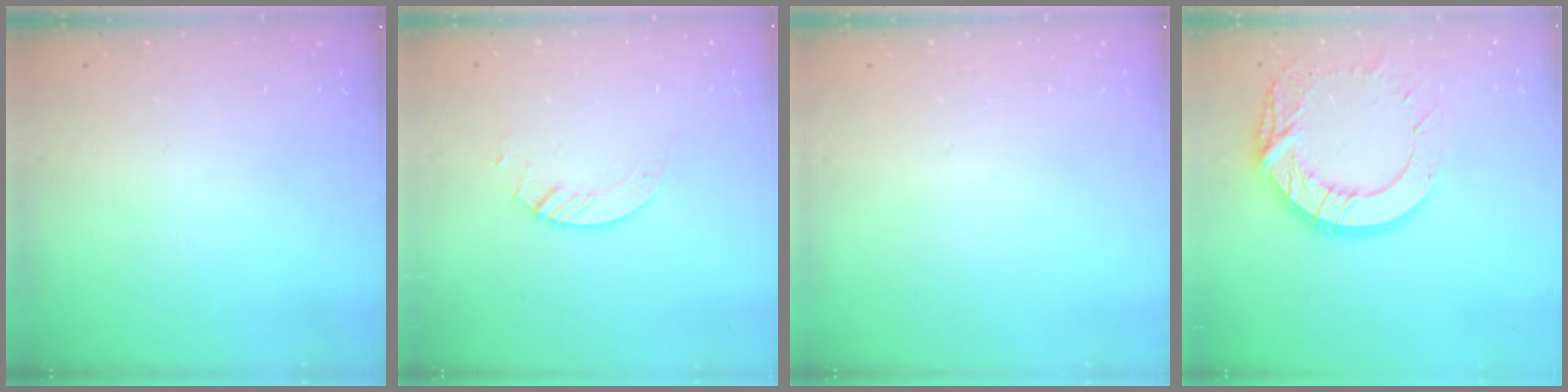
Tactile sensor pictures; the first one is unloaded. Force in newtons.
{"total": 3.5, "press": 3.5, "slide": 0.3}
{"total": 0.0}
{"total": 16.0, "press": 15.9, "slide": 1.4}